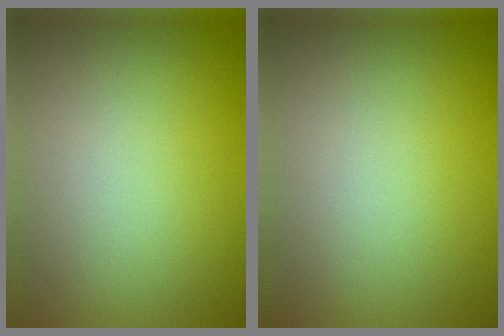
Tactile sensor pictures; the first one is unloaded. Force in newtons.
{"total": 0.0}